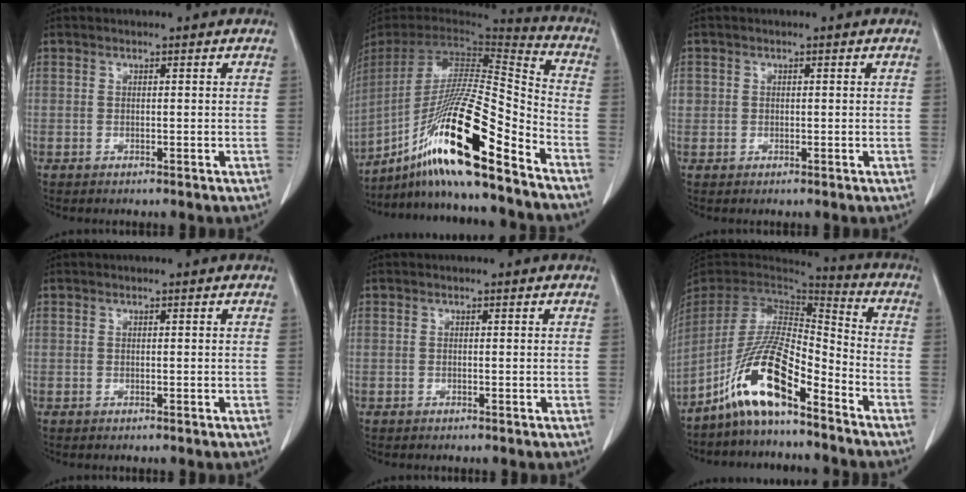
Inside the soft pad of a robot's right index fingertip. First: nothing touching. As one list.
[{"total": 23.0, "force": [-14.7, 0.7, 17.7], "torque": [-0.350, -0.019, -0.269]}, {"total": 1.3, "force": [0.2, 1.2, 0.2], "torque": [0.008, 0.003, -0.001]}, {"total": 0.0}, {"total": 0.0}, {"total": 13.2, "force": [-8.5, 2.1, 9.9], "torque": [-0.201, 0.003, -0.158]}]